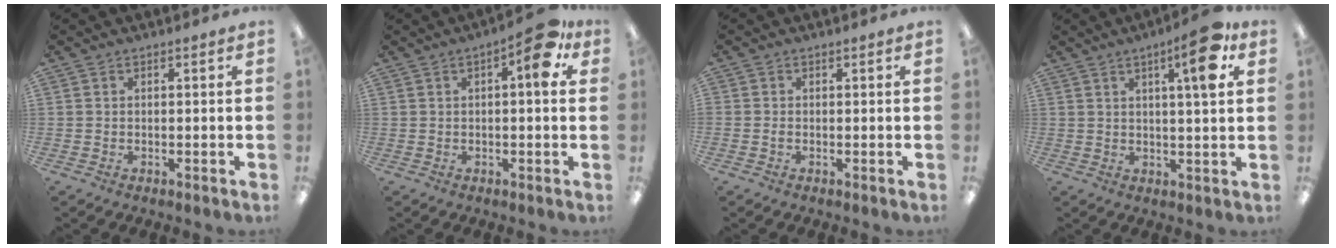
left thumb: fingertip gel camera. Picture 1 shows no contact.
{"total": 8.6, "force": [3.4, 2.8, 7.4], "torque": [-0.095, -0.013, 0.048]}
{"total": 0.6, "force": [-0.3, 0.5, 0.3], "torque": [-0.006, 0.002, -0.007]}
{"total": 9.9, "force": [4.7, 1.9, 8.5], "torque": [-0.126, -0.011, 0.067]}